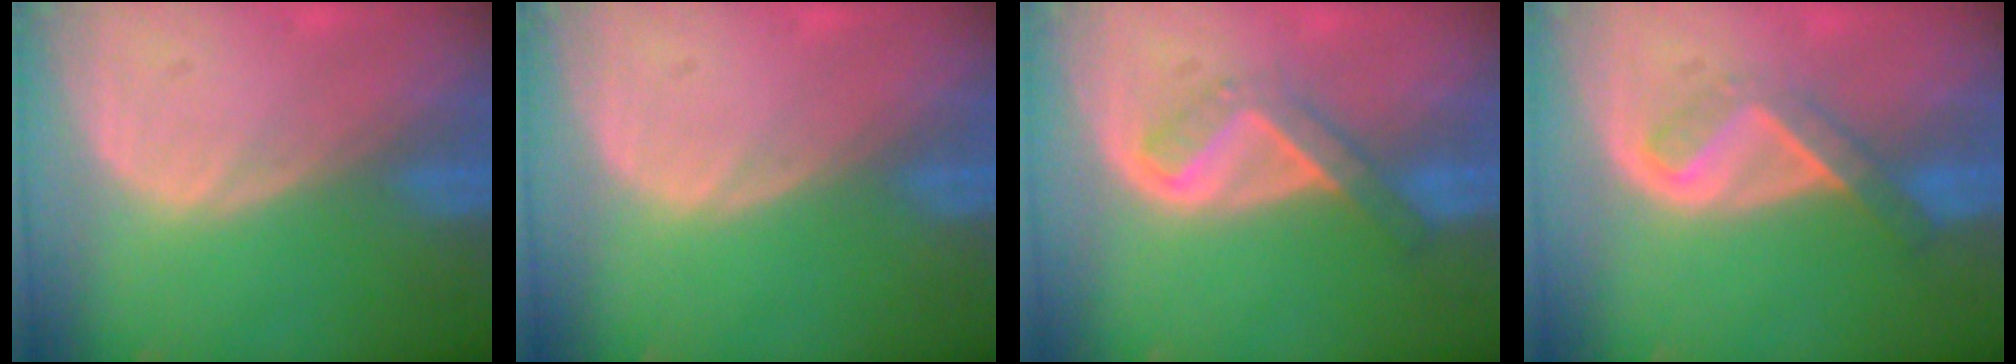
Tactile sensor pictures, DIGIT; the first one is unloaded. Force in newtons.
{"total": 0.0}
{"total": 5.3, "press": 4.6, "slide": 2.6}
{"total": 5.2, "press": 4.4, "slide": 2.8}